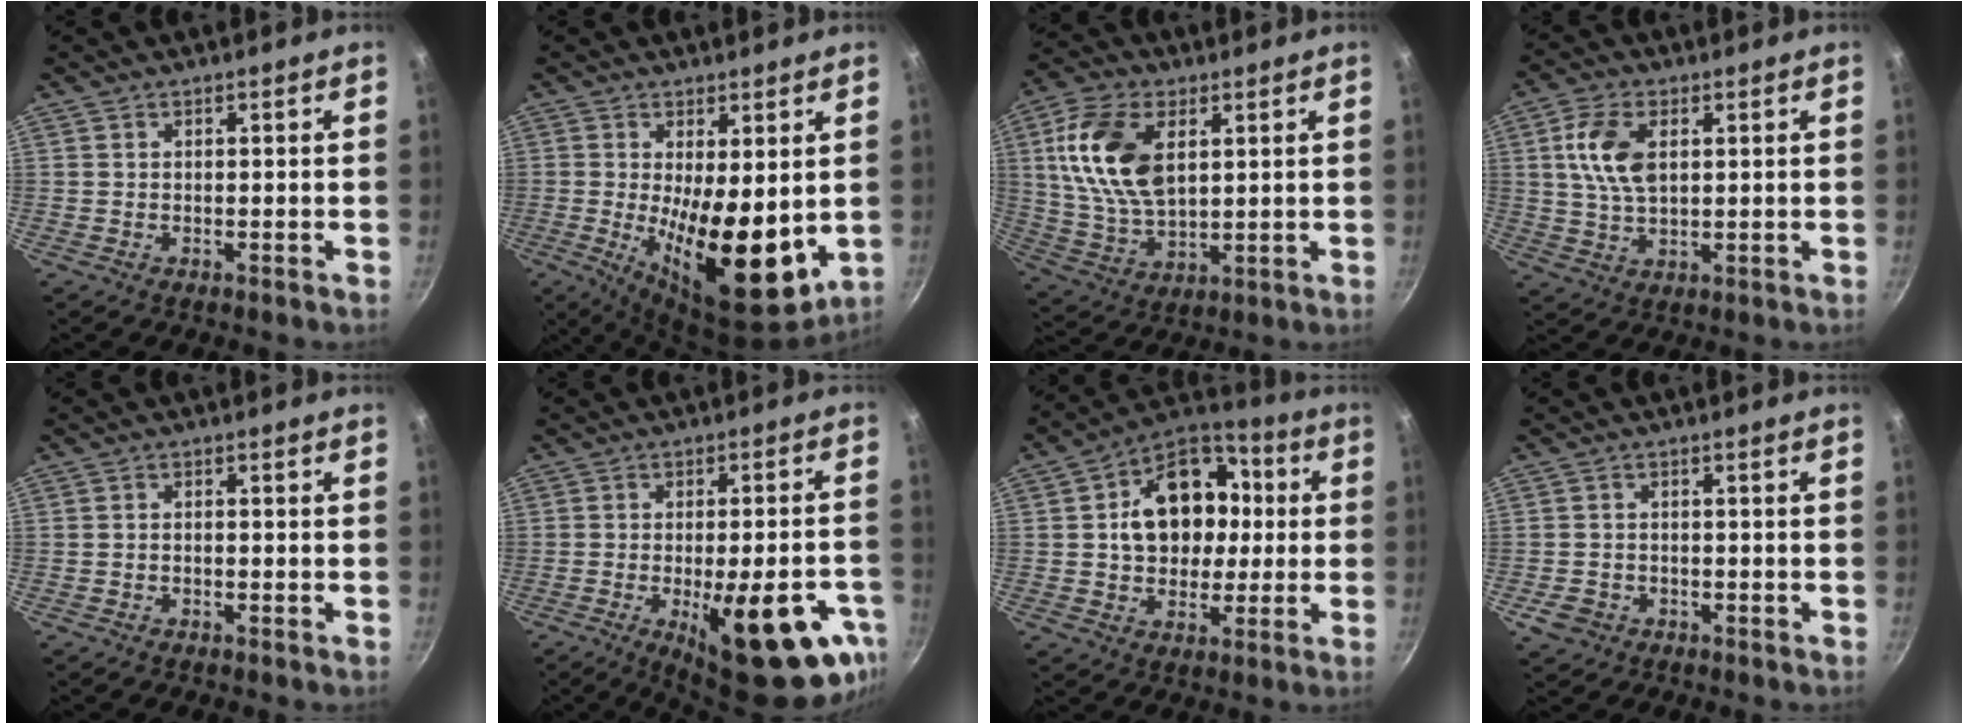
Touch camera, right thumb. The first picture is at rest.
{"total": 16.2, "force": [-0.7, 6.4, 14.9], "torque": [-0.215, -0.028, 0.003]}
{"total": 16.1, "force": [4.4, 9.4, 12.3], "torque": [-0.222, -0.010, 0.090]}
{"total": 9.2, "force": [2.2, 5.2, 7.3], "torque": [-0.134, -0.001, 0.041]}
{"total": 1.0, "force": [-0.6, 0.5, 0.6], "torque": [-0.013, 0.010, -0.012]}
{"total": 22.1, "force": [-8.9, 7.6, 18.8], "torque": [-0.206, 0.013, -0.112]}
{"total": 17.6, "force": [1.7, 13.5, 11.2], "torque": [-0.138, 0.031, 0.018]}
{"total": 1.8, "force": [-0.8, 1.4, 0.7], "torque": [-0.012, 0.006, -0.011]}